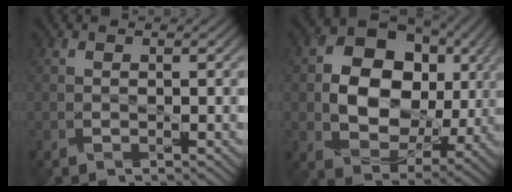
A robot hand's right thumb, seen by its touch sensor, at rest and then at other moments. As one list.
[{"total": 12.9, "force": [1.5, 10.0, 8.0], "torque": [-0.149, -0.010, 0.024]}]